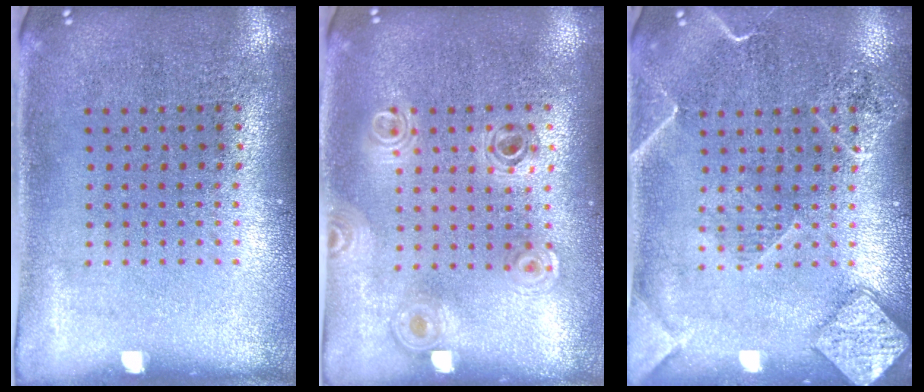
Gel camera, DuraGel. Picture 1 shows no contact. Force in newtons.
{"total": 0.5, "press": 0.5, "slide": 0.1}
{"total": 2.8, "press": 2.8, "slide": 0.3}